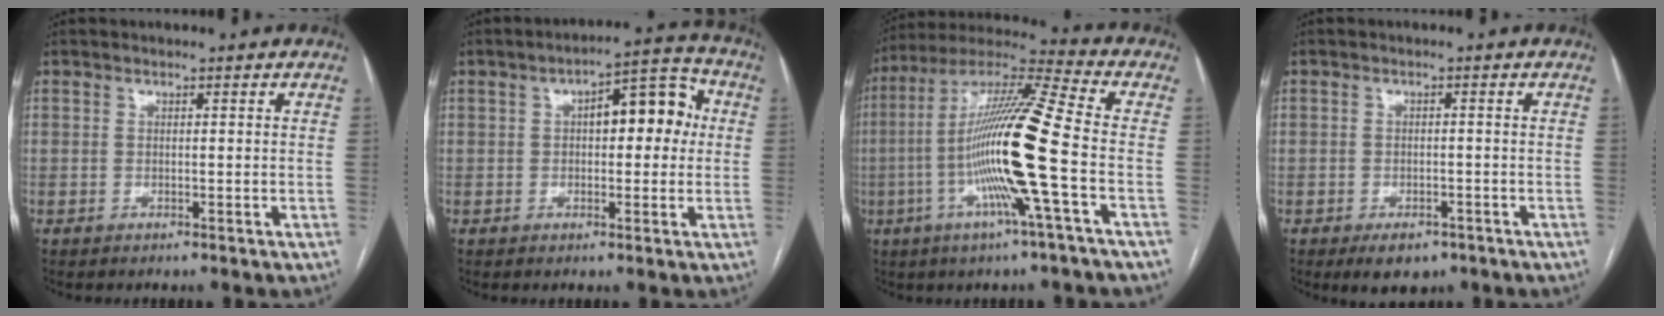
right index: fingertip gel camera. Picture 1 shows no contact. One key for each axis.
{"total": 9.2, "fx": 1.4, "fy": 3.7, "fz": 8.3, "tx": -0.108, "ty": 0.042, "tz": 0.017}
{"total": 17.9, "fx": -3.8, "fy": -1.2, "fz": 17.5, "tx": -0.337, "ty": -0.004, "tz": -0.086}
{"total": 4.4, "fx": -2.9, "fy": 2.4, "fz": 2.2, "tx": -0.029, "ty": -0.001, "tz": -0.035}